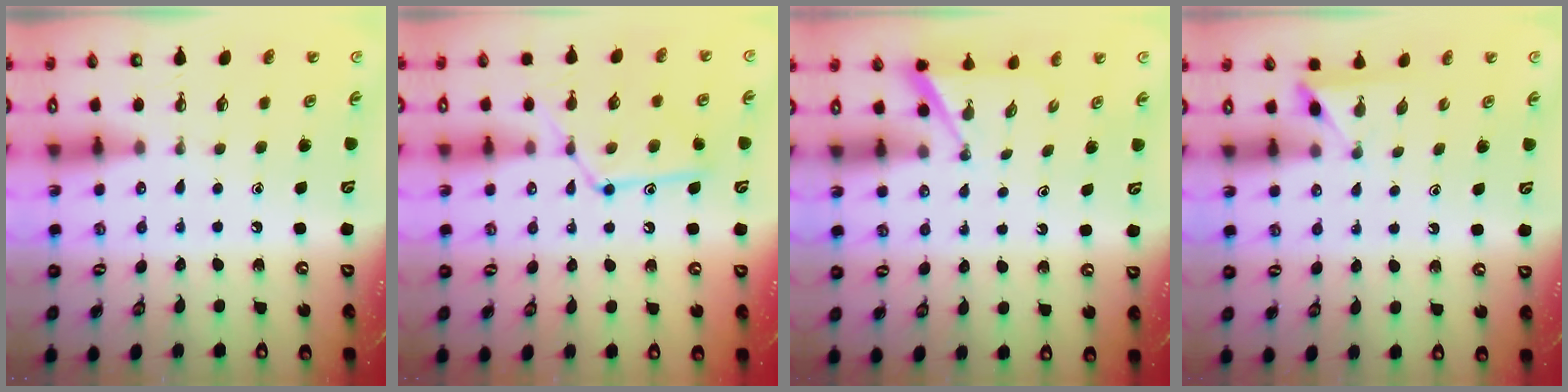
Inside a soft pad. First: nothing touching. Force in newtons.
{"total": 14.0, "press": 13.9, "slide": 1.2}
{"total": 2.3, "press": 2.3, "slide": 0.3}
{"total": 2.5, "press": 2.4, "slide": 0.3}